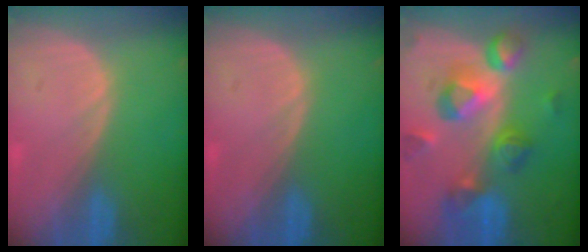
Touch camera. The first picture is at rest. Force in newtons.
{"total": 0.0}
{"total": 10.4, "press": 9.3, "slide": 4.7}